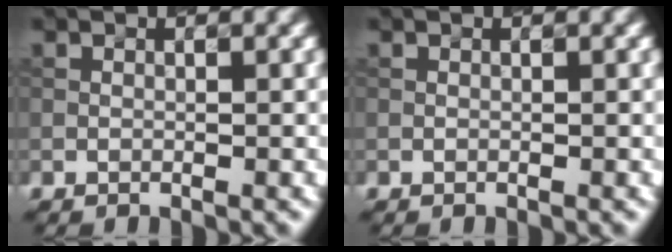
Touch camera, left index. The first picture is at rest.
{"total": 0.0}